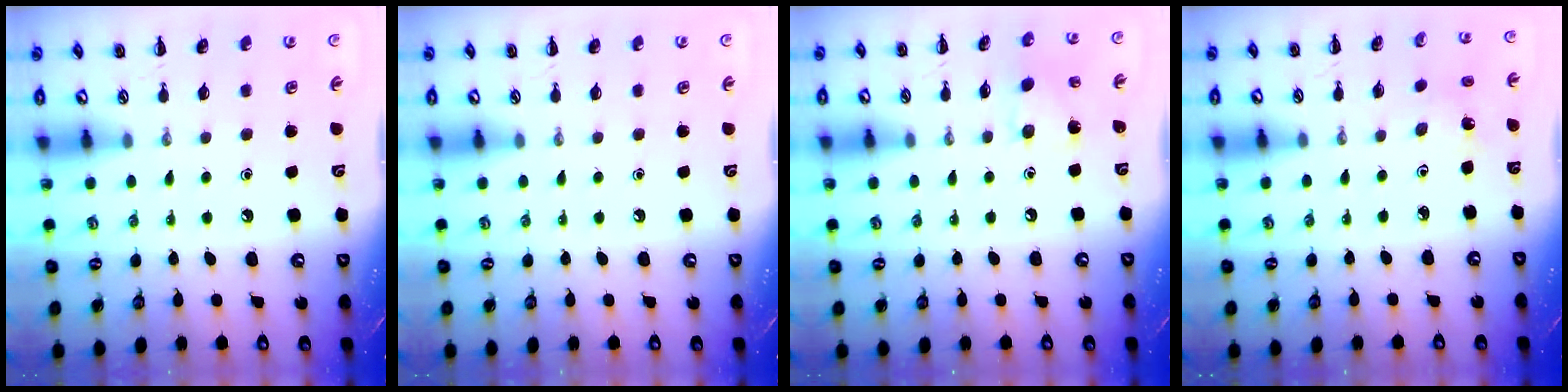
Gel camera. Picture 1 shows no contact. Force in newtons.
{"total": 0.0}
{"total": 5.6, "press": 5.6, "slide": 0.7}
{"total": 2.1, "press": 1.9, "slide": 0.7}